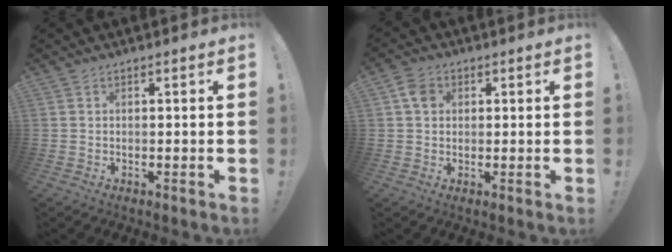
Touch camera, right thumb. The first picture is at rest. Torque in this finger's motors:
{"motor_torque": [0.43, 0.95, 0.43, -0.36, 0.00]}